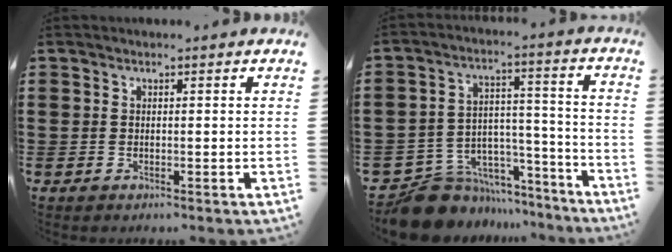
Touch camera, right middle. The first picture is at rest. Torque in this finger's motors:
{"motor_torque": [0.02, 0.02, 0.05, 0.02]}